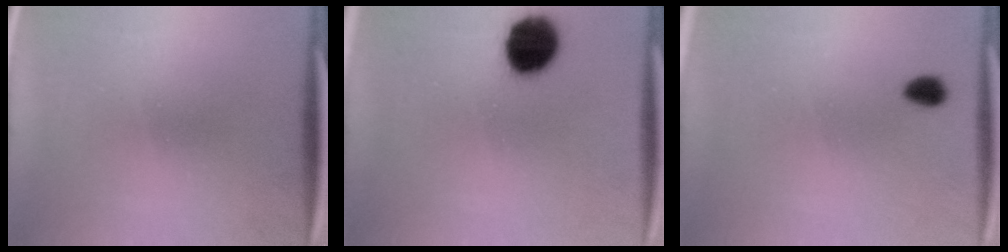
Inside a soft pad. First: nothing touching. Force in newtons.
{"total": 12.0}
{"total": 3.0}